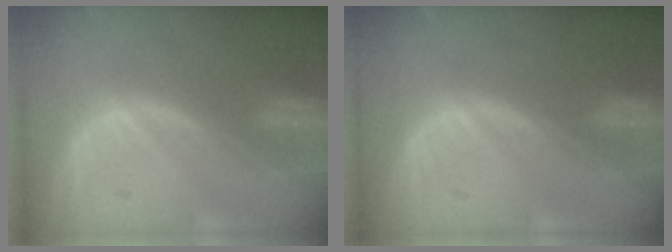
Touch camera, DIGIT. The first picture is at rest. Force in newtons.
{"total": 0.0}